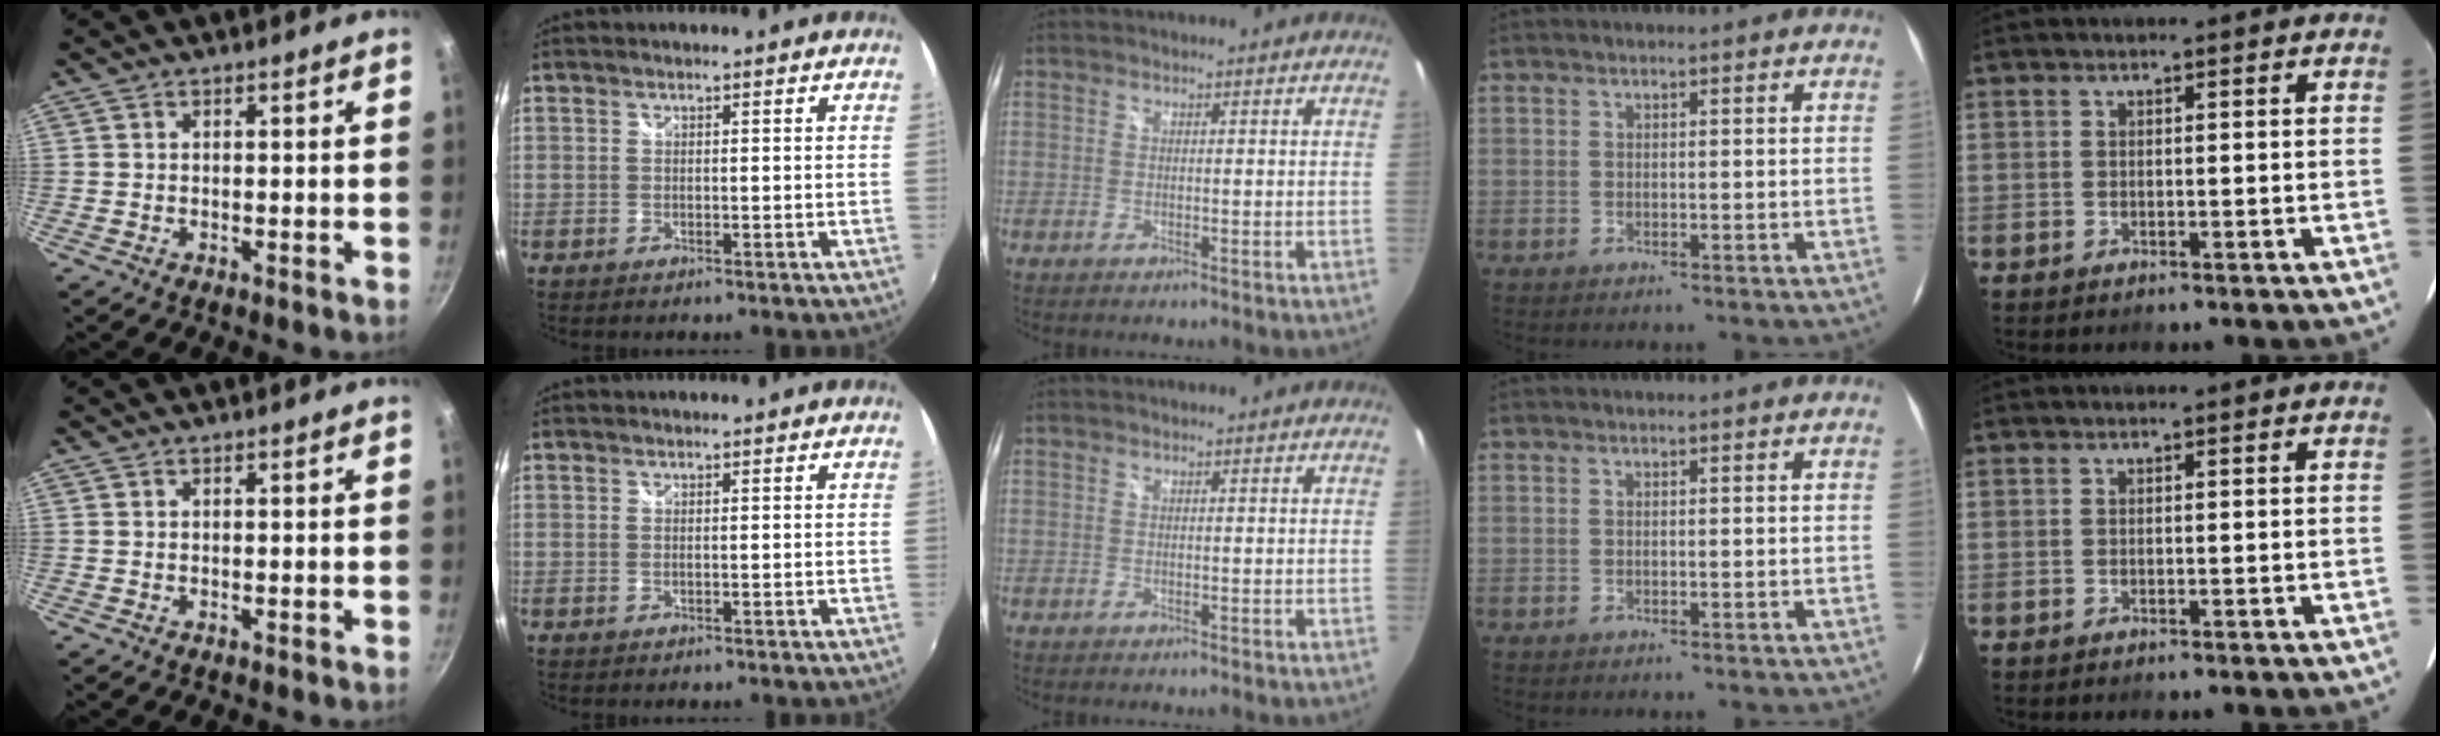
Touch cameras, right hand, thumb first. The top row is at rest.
{}